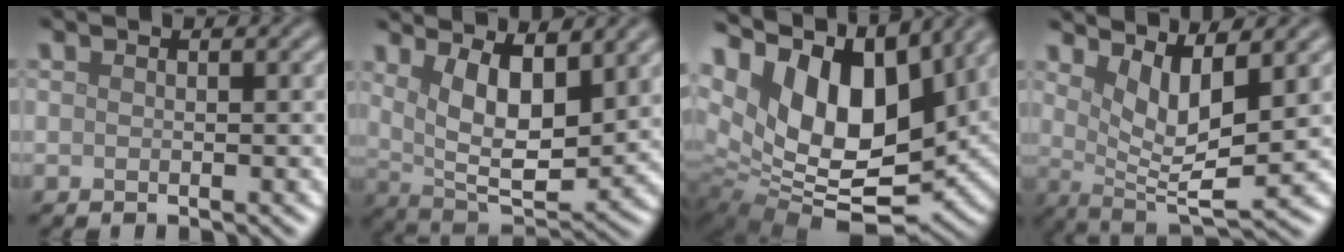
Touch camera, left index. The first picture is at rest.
{"total": 8.7, "force": [3.6, 3.4, 7.2], "torque": [-0.125, -0.013, 0.065]}
{"total": 15.7, "force": [6.1, 8.9, 11.4], "torque": [-0.220, 0.027, 0.104]}
{"total": 5.6, "force": [2.3, 1.5, 4.9], "torque": [-0.084, -0.010, 0.043]}